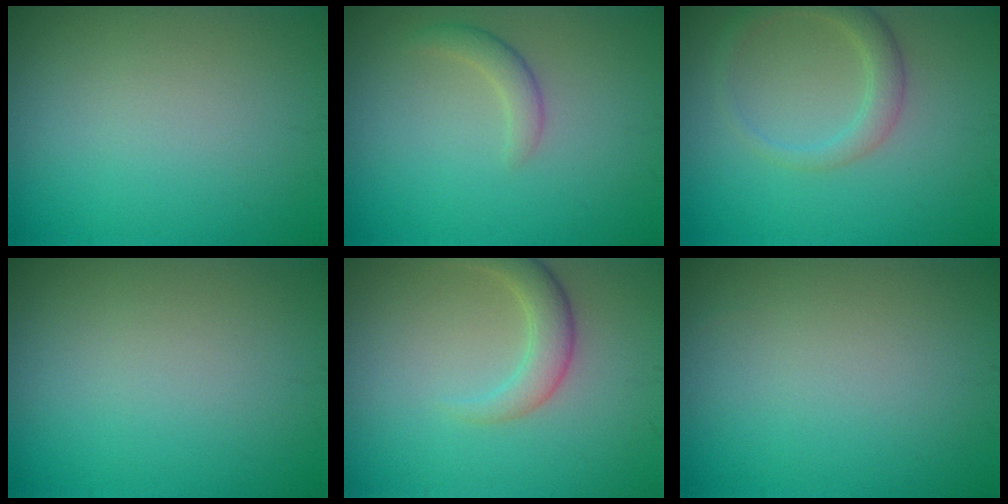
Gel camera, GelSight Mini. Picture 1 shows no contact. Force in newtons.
{"total": 1.7, "press": 1.7, "slide": 0.1}
{"total": 2.5, "press": 2.5, "slide": 0.2}
{"total": 0.0}
{"total": 2.8, "press": 2.8, "slide": 0.1}
{"total": 0.0}